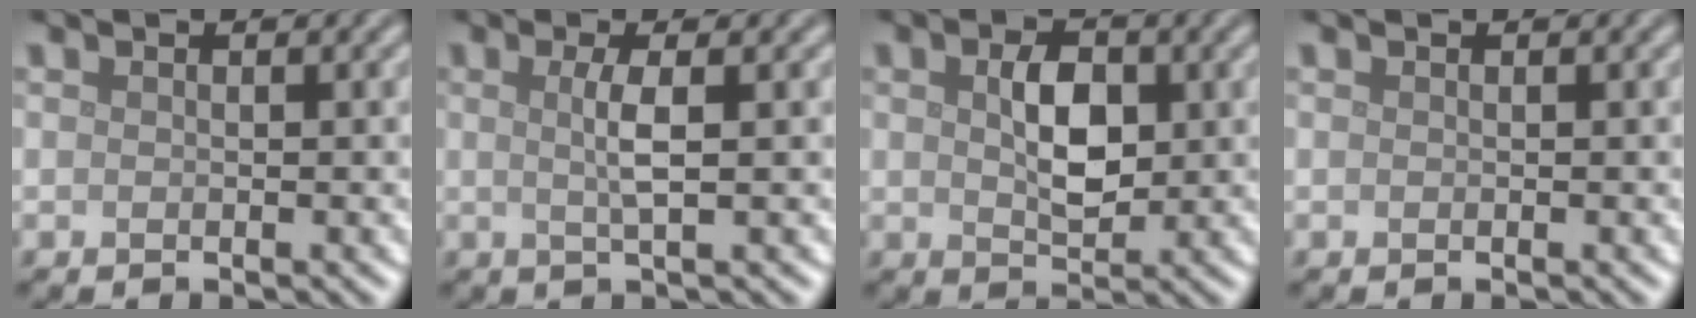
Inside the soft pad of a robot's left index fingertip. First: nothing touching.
{"total": 2.4, "force": [0.3, 0.4, 2.3], "torque": [-0.045, 0.002, 0.001]}
{"total": 3.9, "force": [0.6, 2.3, 3.1], "torque": [-0.064, -0.001, 0.012]}
{"total": 0.0}